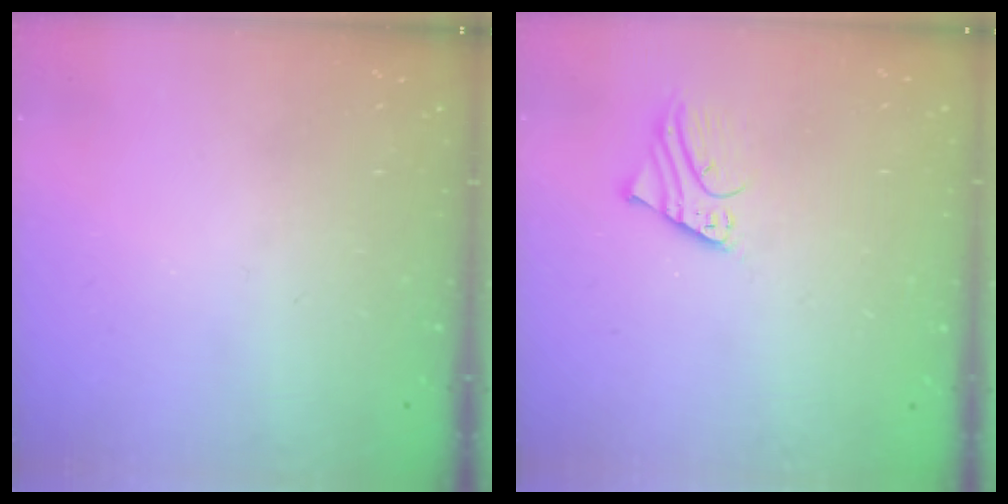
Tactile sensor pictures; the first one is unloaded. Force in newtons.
{"total": 2.0, "press": 2.0, "slide": 0.2}